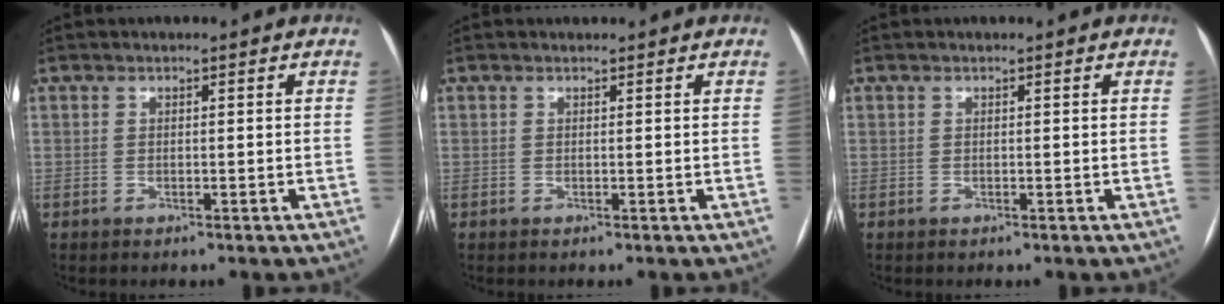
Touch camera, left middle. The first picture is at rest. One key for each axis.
{"total": 0.6, "fx": 0.6, "fy": 0.2, "fz": 0.0, "tx": -0.006, "ty": 0.009, "tz": 0.011}
{"total": 0.0}